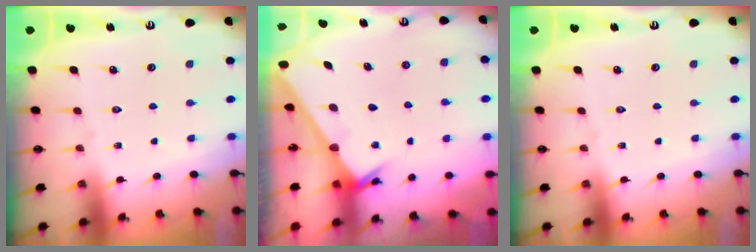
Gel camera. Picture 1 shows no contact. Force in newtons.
{"total": 2.5, "press": 2.5, "slide": 0.2}
{"total": 0.0}